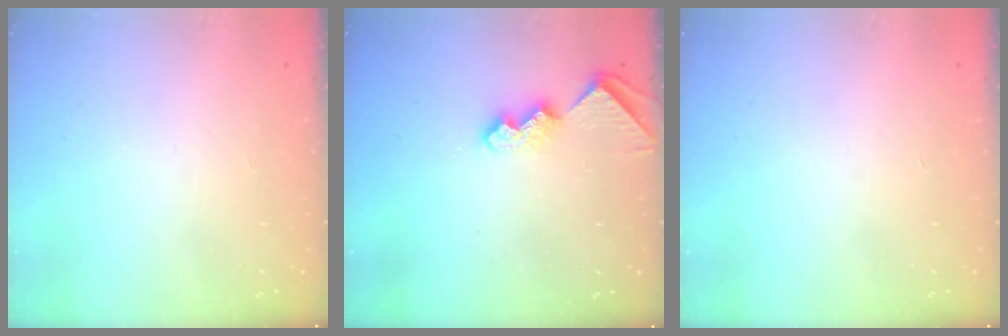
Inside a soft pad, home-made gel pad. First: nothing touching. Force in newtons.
{"total": 7.9, "press": 7.9, "slide": 0.6}
{"total": 0.0}